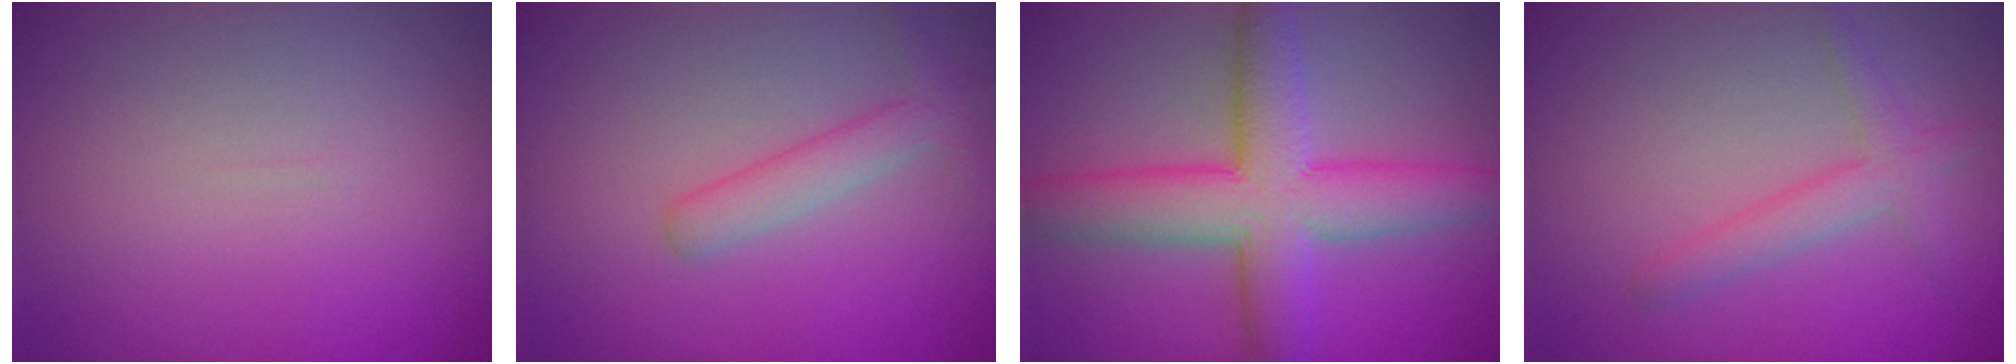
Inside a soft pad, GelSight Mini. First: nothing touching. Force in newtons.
{"total": 2.6, "press": 2.6, "slide": 0.1}
{"total": 8.0, "press": 8.0, "slide": 0.2}
{"total": 2.0, "press": 2.0, "slide": 0.1}